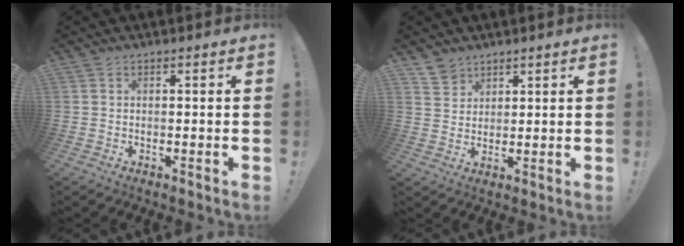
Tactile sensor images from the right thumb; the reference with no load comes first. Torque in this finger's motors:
{"motor_torque": [0.26, 0.60, 0.15, -0.04, -0.02]}